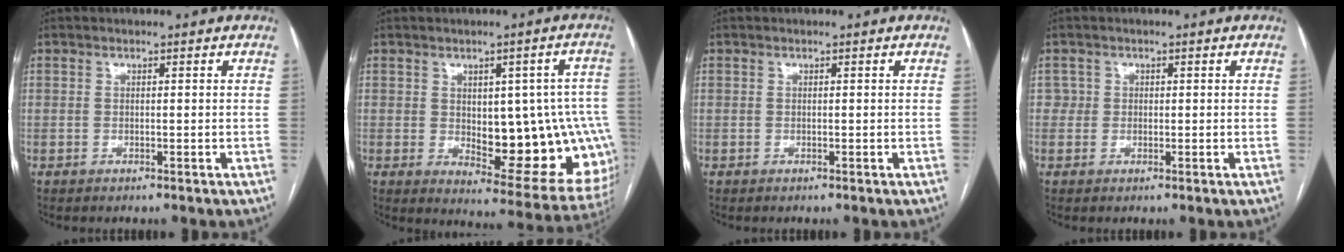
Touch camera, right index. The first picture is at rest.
{"total": 17.9, "force": [-1.2, 7.4, 16.3], "torque": [-0.141, 0.018, 0.011]}
{"total": 0.0}
{"total": 1.4, "force": [0.2, 1.4, -0.1], "torque": [0.016, 0.005, -0.002]}